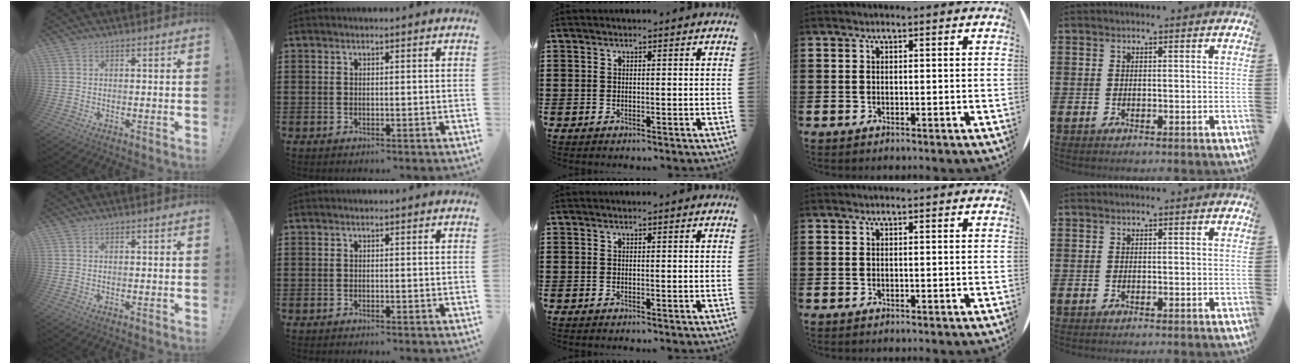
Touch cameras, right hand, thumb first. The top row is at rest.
{}